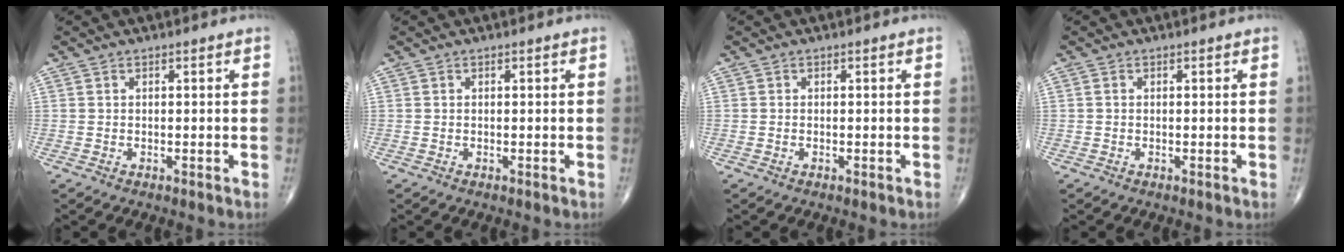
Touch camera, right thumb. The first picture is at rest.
{"total": 0.0}
{"total": 0.0}
{"total": 0.0}